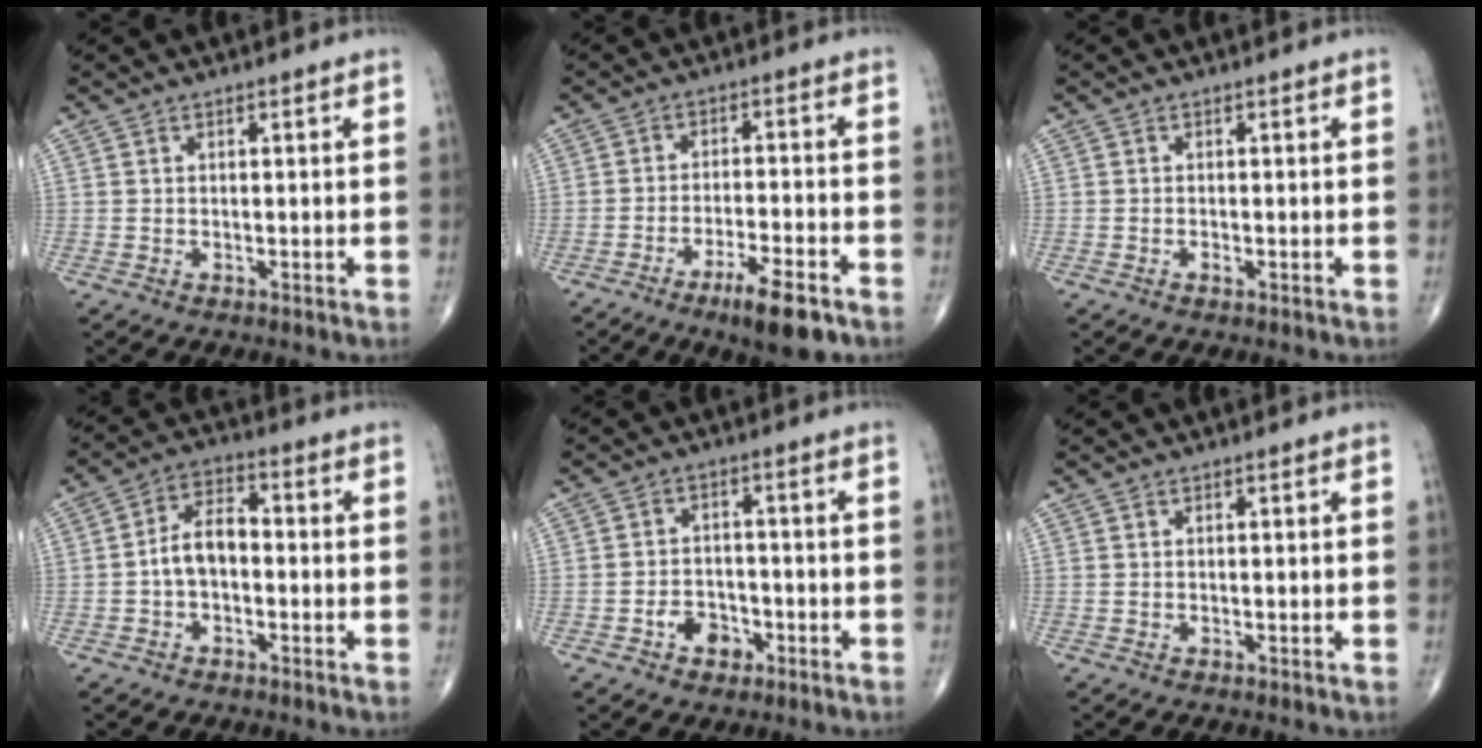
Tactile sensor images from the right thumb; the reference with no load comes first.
{"total": 8.8, "force": [-5.5, 2.0, 6.6], "torque": [-0.109, 0.020, -0.086]}
{"total": 0.8, "force": [-0.3, 0.4, 0.5], "torque": [-0.011, 0.000, -0.006]}
{"total": 6.9, "force": [-1.1, 4.2, 5.4], "torque": [-0.091, 0.030, -0.031]}
{"total": 5.3, "force": [-2.5, 3.8, 2.7], "torque": [-0.020, 0.024, -0.040]}
{"total": 0.0}